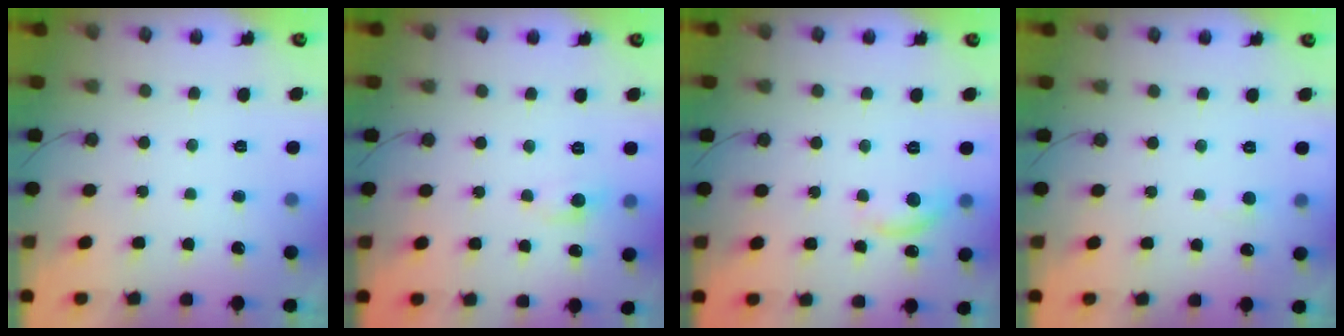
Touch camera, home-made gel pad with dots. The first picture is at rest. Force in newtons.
{"total": 4.9, "press": 4.9, "slide": 0.6}
{"total": 9.1, "press": 9.1, "slide": 0.5}
{"total": 3.7, "press": 3.7, "slide": 0.4}